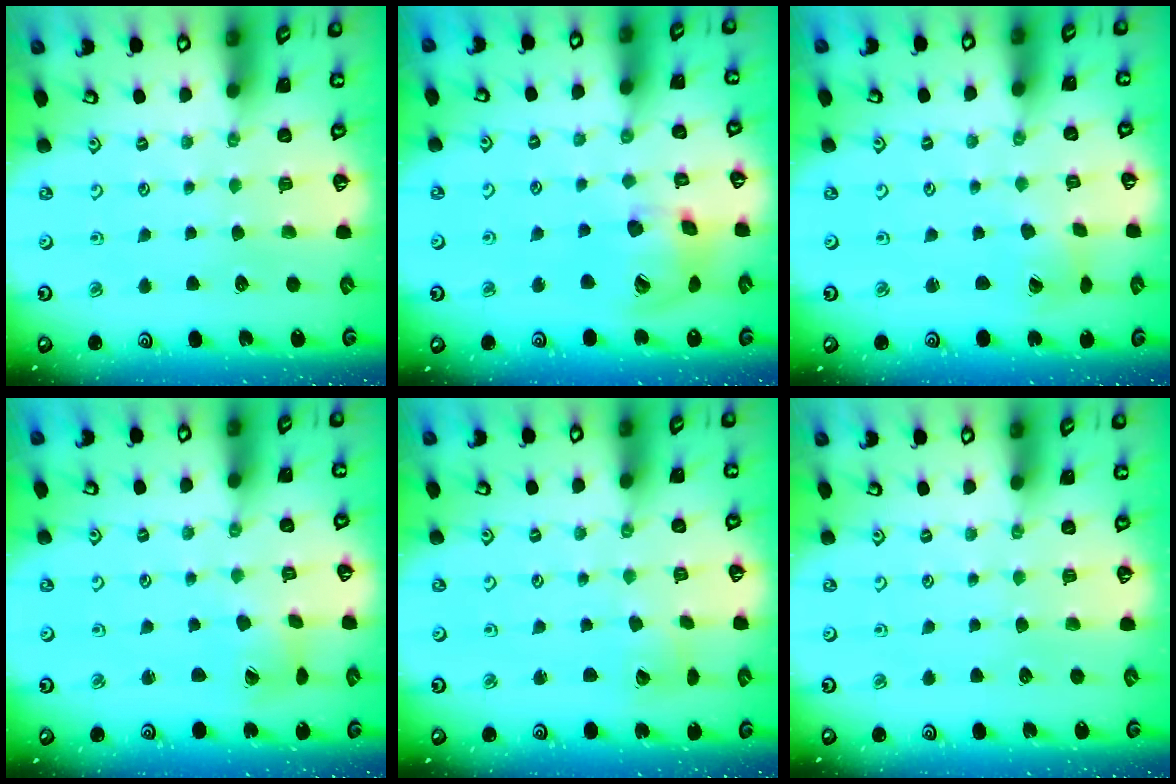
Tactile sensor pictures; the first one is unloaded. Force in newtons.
{"total": 15.0, "press": 14.9, "slide": 2.2}
{"total": 1.5, "press": 1.5, "slide": 0.2}
{"total": 3.0, "press": 2.9, "slide": 0.5}
{"total": 2.6, "press": 2.6, "slide": 0.3}
{"total": 0.0}